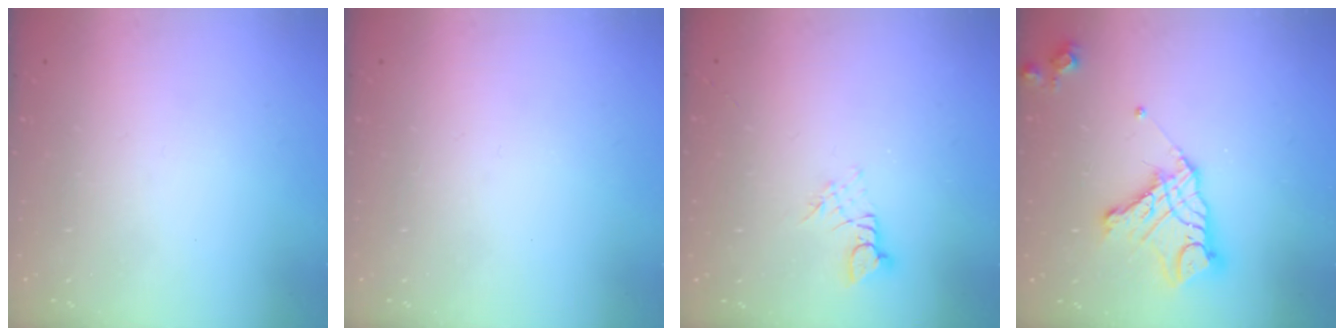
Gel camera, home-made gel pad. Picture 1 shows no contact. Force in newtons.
{"total": 0.0}
{"total": 3.2, "press": 3.2, "slide": 0.2}
{"total": 14.6, "press": 14.5, "slide": 1.3}